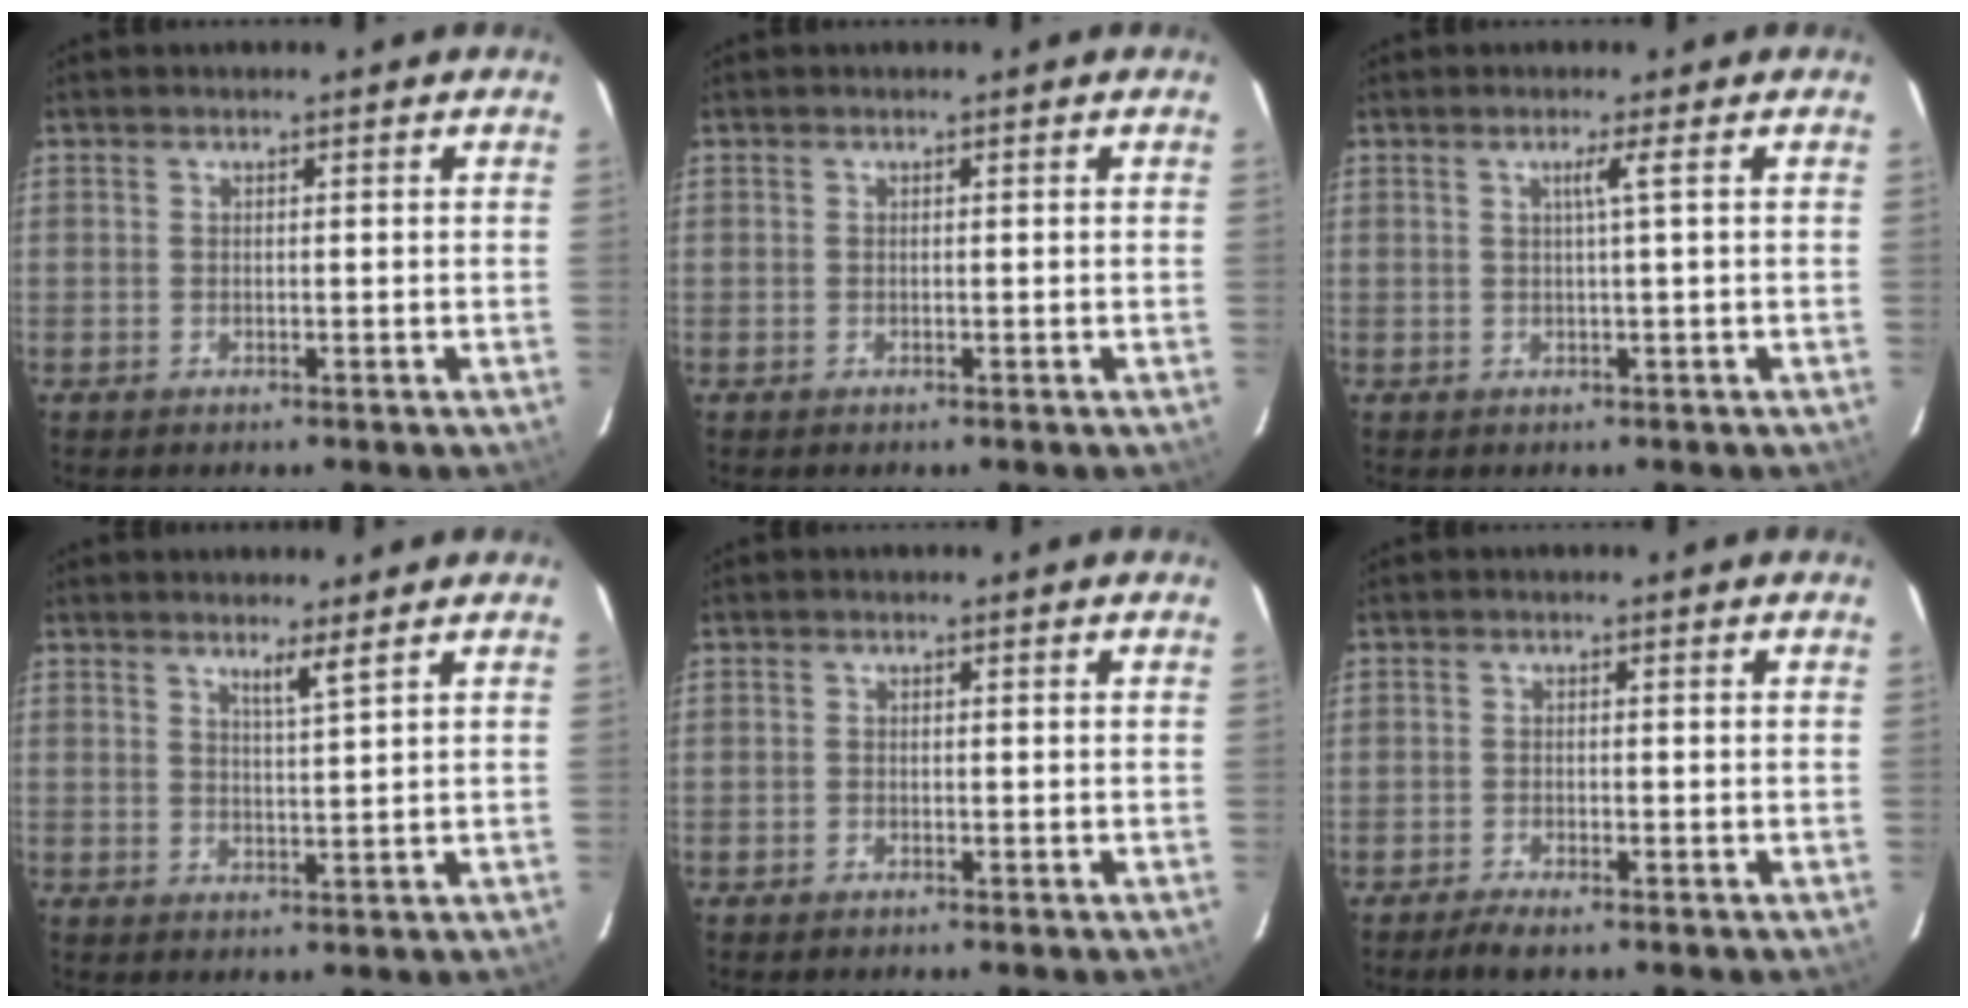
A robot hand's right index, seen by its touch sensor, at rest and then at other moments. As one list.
[{"total": 0.0}, {"total": 1.8, "force": [0.4, -0.9, 1.5], "torque": [-0.019, -0.010, 0.008]}, {"total": 2.6, "force": [1.9, -0.6, 1.7], "torque": [-0.032, -0.010, 0.031]}, {"total": 0.6, "force": [-0.5, 0.3, -0.1], "torque": [0.000, 0.001, -0.011]}, {"total": 2.5, "force": [-2.1, 0.4, 1.4], "torque": [-0.040, -0.006, -0.039]}]